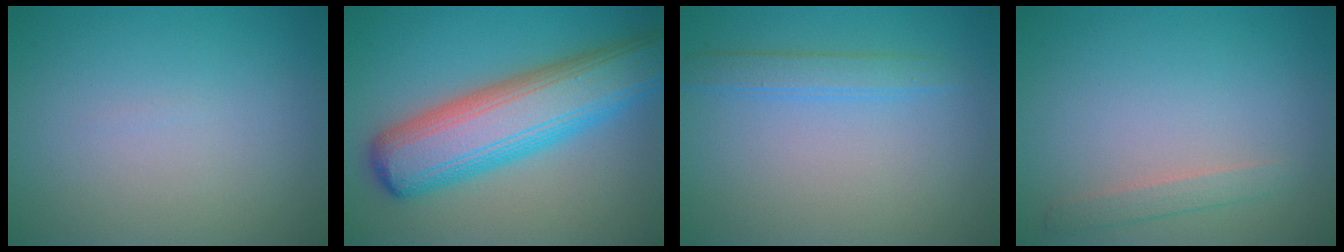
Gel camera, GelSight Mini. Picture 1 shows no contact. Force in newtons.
{"total": 9.8, "press": 9.8, "slide": 0.5}
{"total": 1.9, "press": 1.9, "slide": 0.1}
{"total": 1.4, "press": 1.4, "slide": 0.0}